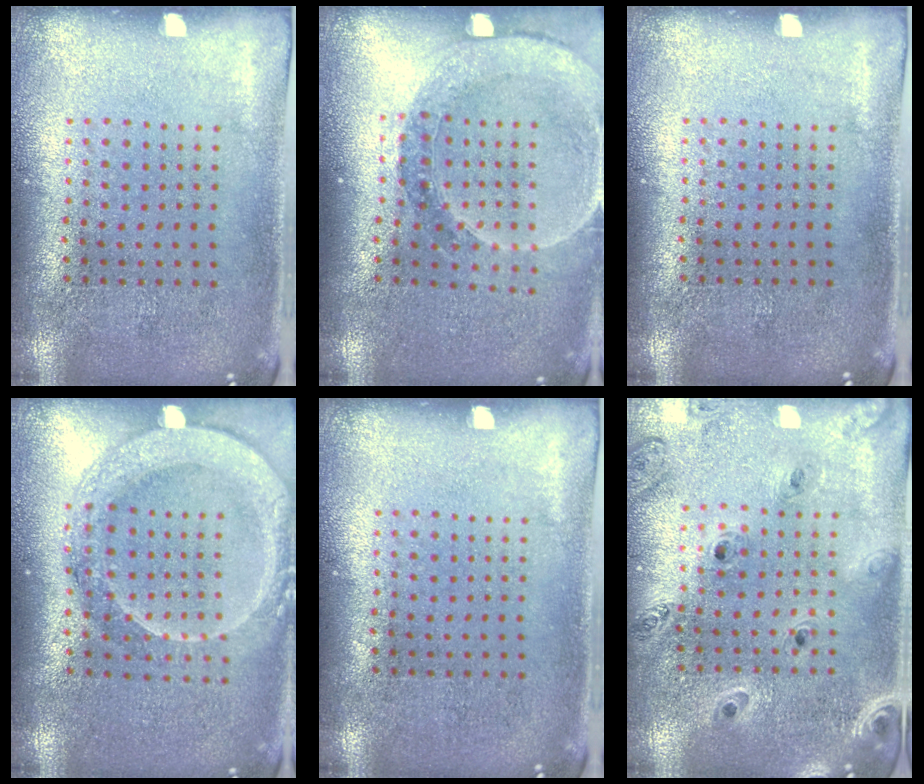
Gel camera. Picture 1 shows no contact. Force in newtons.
{"total": 1.5, "press": 1.5, "slide": 0.2}
{"total": 0.0}
{"total": 2.1, "press": 1.9, "slide": 0.9}
{"total": 0.0}
{"total": 1.3, "press": 1.3, "slide": 0.1}